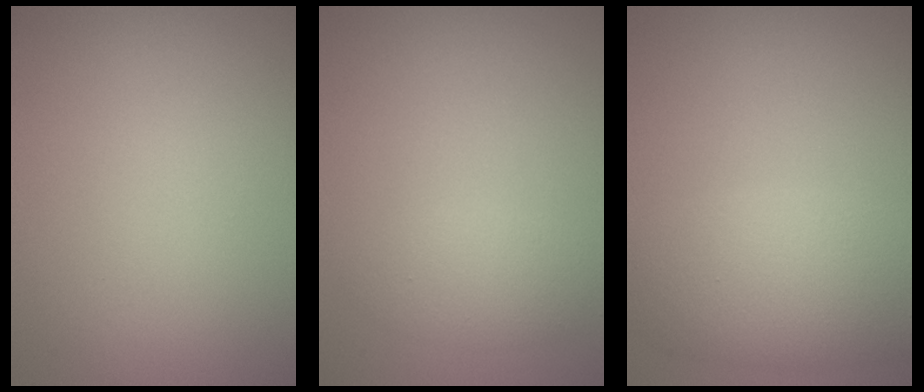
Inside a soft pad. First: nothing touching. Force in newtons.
{"total": 2.0, "press": 2.0, "slide": 0.1}
{"total": 4.4, "press": 4.4, "slide": 0.3}